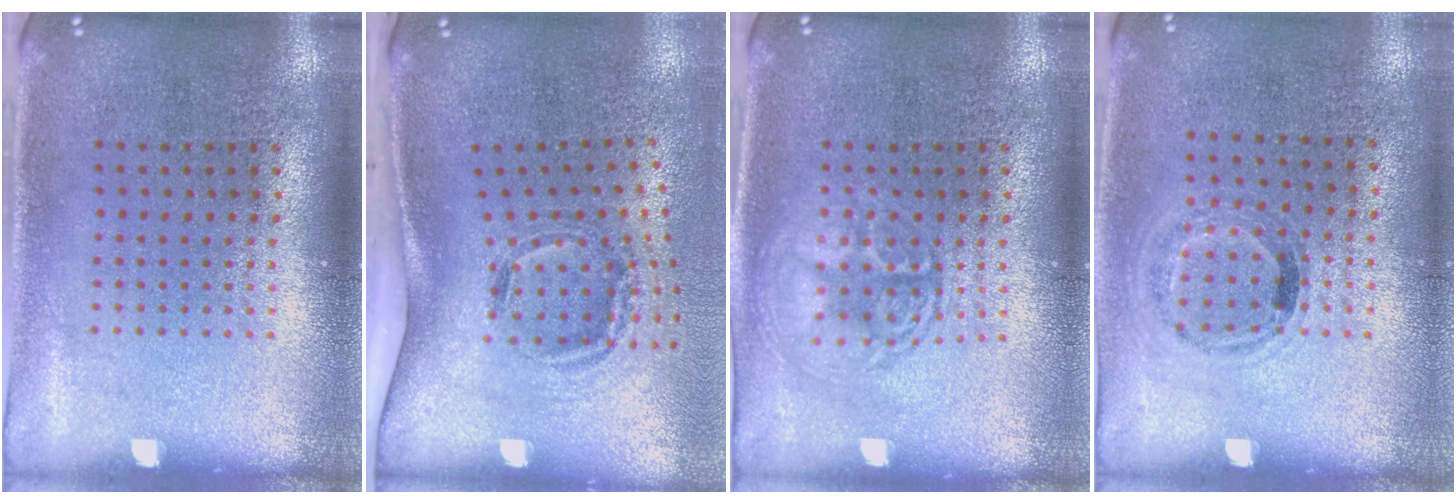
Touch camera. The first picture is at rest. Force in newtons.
{"total": 2.0, "press": 1.2, "slide": 1.5}
{"total": 2.7, "press": 2.7, "slide": 0.3}
{"total": 0.9, "press": 0.7, "slide": 0.6}